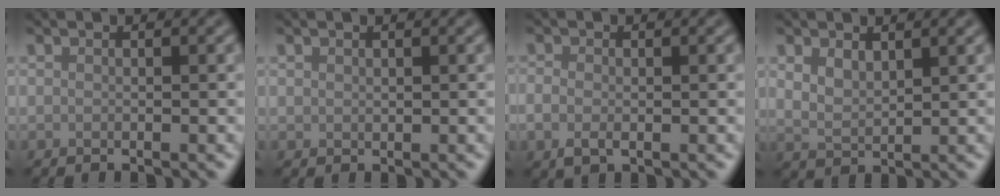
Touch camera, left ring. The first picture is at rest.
{"total": 0.5, "force": [0.4, 0.3, 0.1], "torque": [-0.002, 0.000, 0.009]}
{"total": 2.0, "force": [-0.3, 1.4, 1.4], "torque": [-0.032, -0.004, -0.007]}
{"total": 2.2, "force": [1.3, 1.0, 1.5], "torque": [-0.034, -0.004, 0.030]}